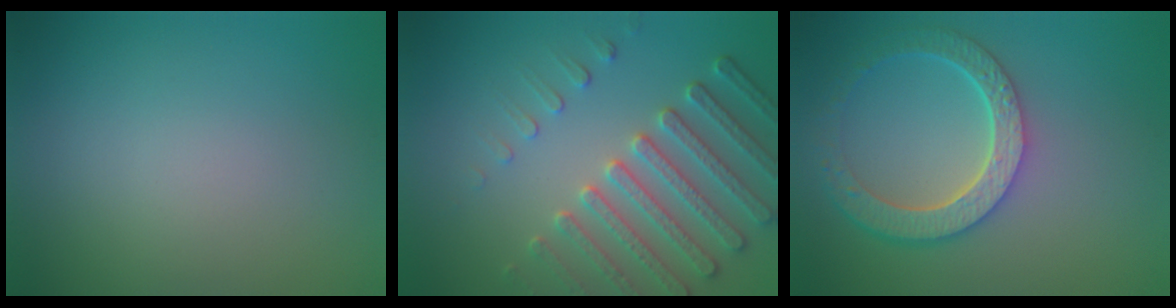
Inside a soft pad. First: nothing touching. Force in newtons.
{"total": 5.2, "press": 4.7, "slide": 2.2}
{"total": 5.8, "press": 4.4, "slide": 3.8}